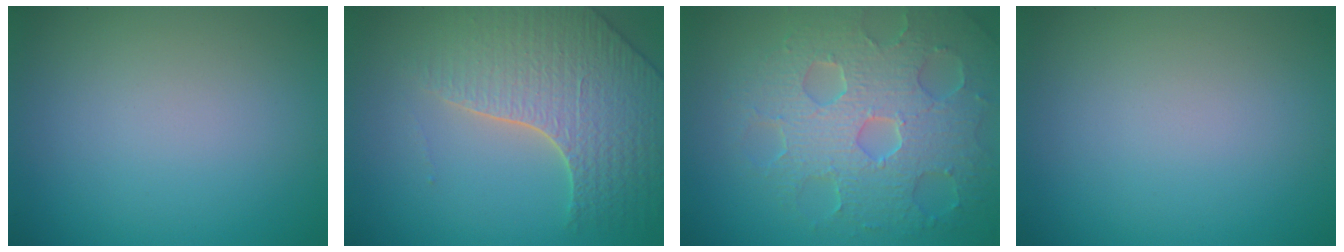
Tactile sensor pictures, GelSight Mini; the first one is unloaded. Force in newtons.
{"total": 5.5, "press": 4.8, "slide": 2.6}
{"total": 7.9, "press": 5.8, "slide": 5.3}
{"total": 0.0}